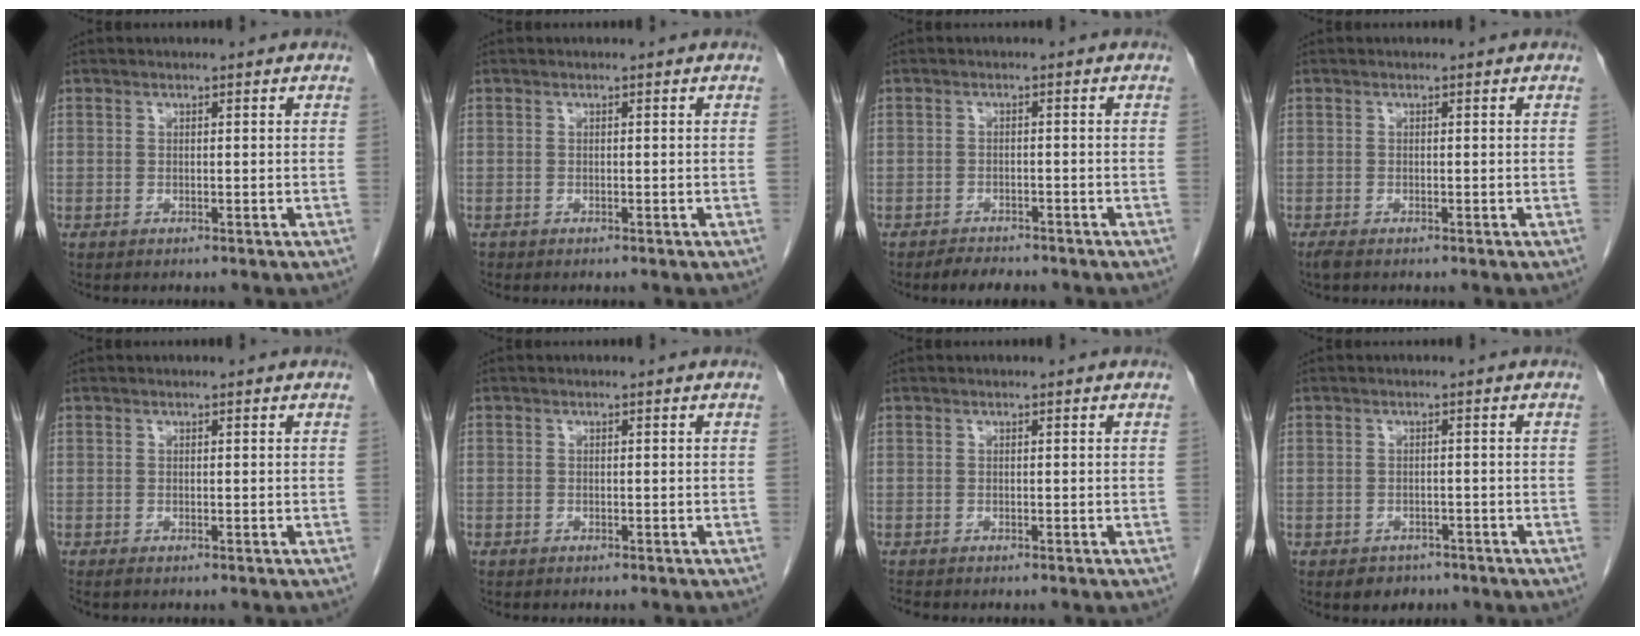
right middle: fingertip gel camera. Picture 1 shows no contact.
{"total": 0.0}
{"total": 3.0, "force": [-2.7, 1.1, 0.9], "torque": [-0.020, -0.003, -0.041]}
{"total": 1.1, "force": [-0.9, 0.3, 0.6], "torque": [-0.019, -0.005, -0.016]}
{"total": 0.5, "force": [-0.4, 0.0, 0.3], "torque": [-0.009, -0.002, -0.007]}
{"total": 0.5, "force": [-0.4, 0.3, 0.0], "torque": [-0.003, 0.003, -0.006]}
{"total": 1.1, "force": [-1.0, 0.2, 0.3], "torque": [-0.011, -0.003, -0.015]}
{"total": 3.1, "force": [-2.2, 2.1, 0.7], "torque": [-0.012, 0.005, -0.026]}